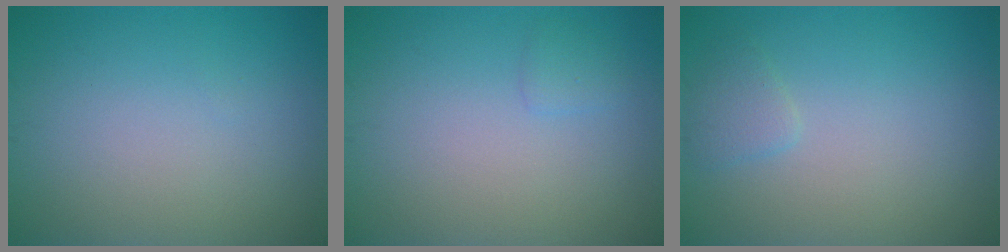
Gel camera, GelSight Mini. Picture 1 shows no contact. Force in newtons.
{"total": 0.8, "press": 0.8, "slide": 0.1}
{"total": 1.2, "press": 1.2, "slide": 0.1}